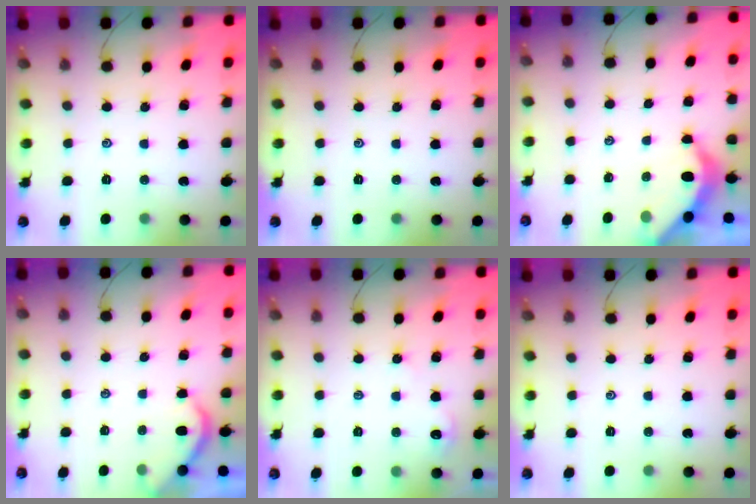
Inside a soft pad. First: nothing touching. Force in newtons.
{"total": 0.0}
{"total": 4.0, "press": 3.9, "slide": 0.5}
{"total": 2.0, "press": 2.0, "slide": 0.1}
{"total": 2.6, "press": 2.6, "slide": 0.3}
{"total": 0.0}